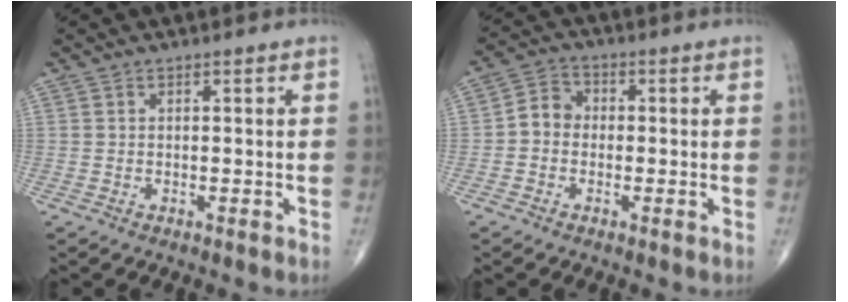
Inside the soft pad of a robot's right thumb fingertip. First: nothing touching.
{"total": 4.6, "force": [-0.8, 3.9, 2.3], "torque": [-0.025, 0.017, -0.027]}